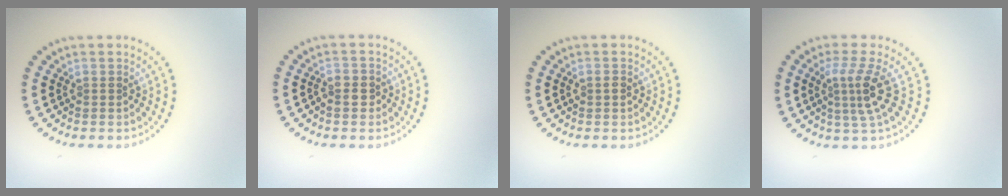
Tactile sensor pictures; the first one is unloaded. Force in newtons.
{"total": 1.2, "press": 1.1, "slide": 0.3}
{"total": 1.1, "press": 1.1, "slide": 0.0}
{"total": 3.4, "press": 2.3, "slide": 2.5}